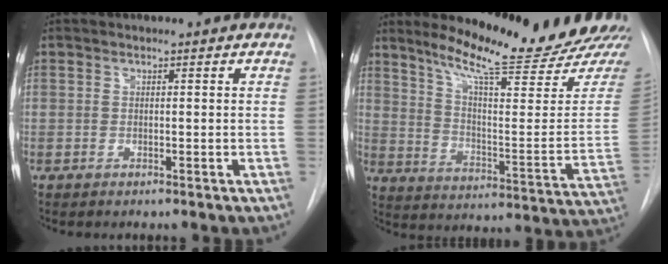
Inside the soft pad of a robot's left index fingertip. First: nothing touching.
{"total": 20.5, "force": [18.6, 0.0, 8.8], "torque": [-0.138, -0.099, 0.255]}